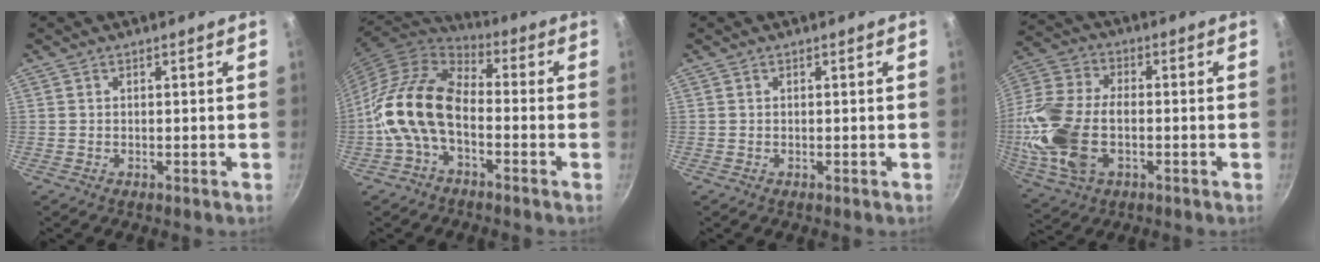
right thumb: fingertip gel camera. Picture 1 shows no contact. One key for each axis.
{"total": 14.4, "fx": -3.9, "fy": 8.5, "fz": 11.0, "tx": -0.195, "ty": 0.044, "tz": -0.093}
{"total": 0.0}
{"total": 17.7, "fx": -2.8, "fy": 10.7, "fz": 13.8, "tx": -0.289, "ty": 0.022, "tz": -0.056}